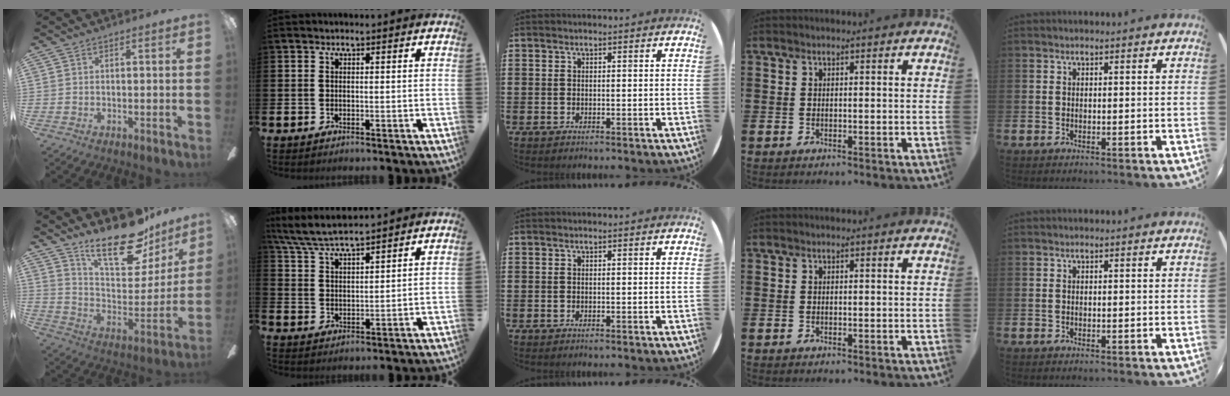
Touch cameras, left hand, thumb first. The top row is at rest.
{"thumb": {"total": 22.1, "force": [16.8, 8.1, 11.9], "torque": [-0.183, -0.113, 0.289]}, "index": {"total": 6.3, "force": [6.0, 0.5, 1.9], "torque": [-0.059, -0.025, 0.108]}}